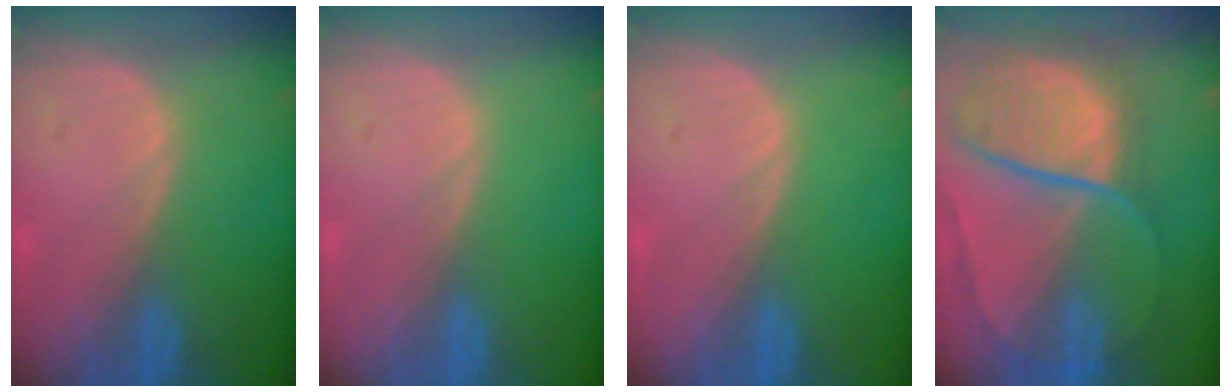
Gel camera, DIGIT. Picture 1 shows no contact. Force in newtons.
{"total": 0.0}
{"total": 0.0}
{"total": 10.7, "press": 9.0, "slide": 5.9}